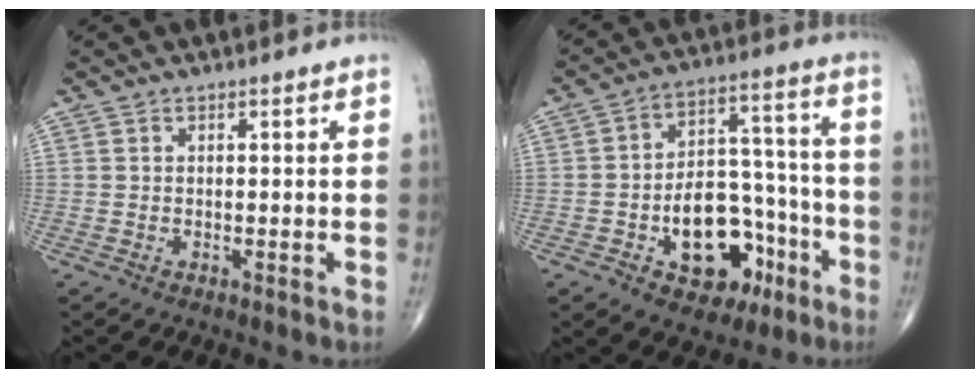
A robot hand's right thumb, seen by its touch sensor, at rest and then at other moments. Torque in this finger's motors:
{"motor_torque": [2.30, 1.78, 0.73, -0.87, 0.08]}